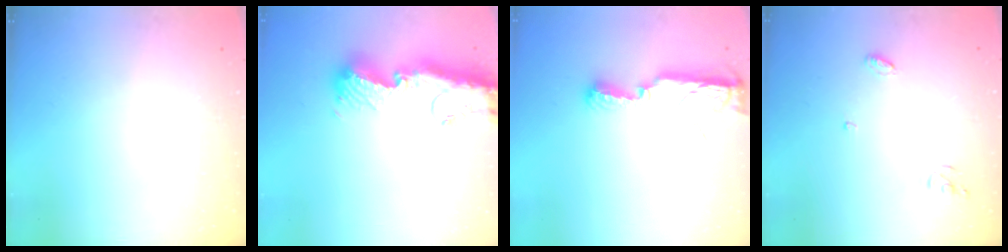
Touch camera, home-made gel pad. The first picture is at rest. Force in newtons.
{"total": 15.0, "press": 14.9, "slide": 1.7}
{"total": 8.1, "press": 8.1, "slide": 0.7}
{"total": 4.7, "press": 4.7, "slide": 0.1}